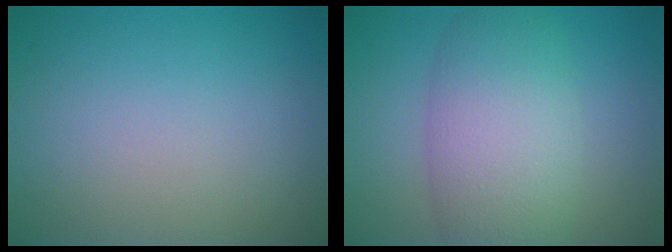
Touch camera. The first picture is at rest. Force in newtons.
{"total": 7.3, "press": 7.3, "slide": 0.2}